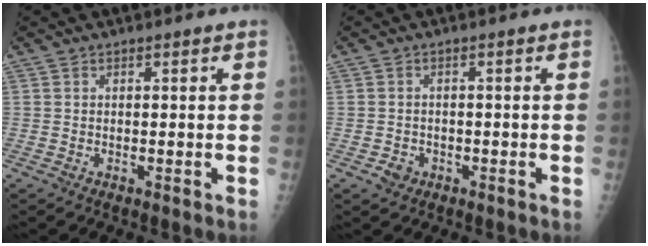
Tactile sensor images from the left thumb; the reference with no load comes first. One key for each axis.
{"total": 2.1, "fx": -1.1, "fy": 1.8, "fz": 0.6, "tx": -0.004, "ty": 0.009, "tz": -0.014}